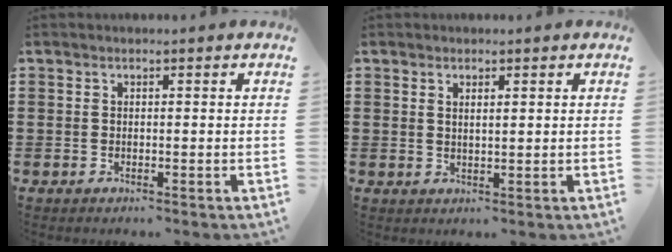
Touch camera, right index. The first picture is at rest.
{"total": 1.1, "force": [0.8, 0.2, 0.8], "torque": [-0.016, 0.002, 0.014]}